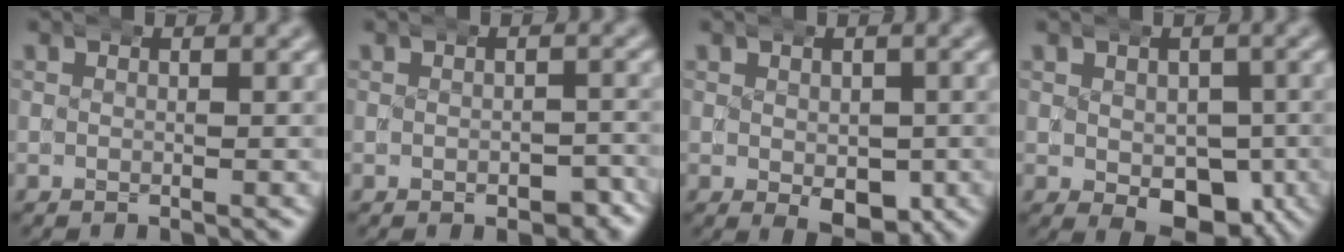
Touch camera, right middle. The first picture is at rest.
{"total": 2.3, "force": [-1.7, 1.2, 1.0], "torque": [-0.009, -0.005, -0.027]}
{"total": 4.8, "force": [-2.0, 2.7, 3.5], "torque": [-0.058, -0.030, -0.016]}
{"total": 6.7, "force": [-2.8, 4.4, 4.2], "torque": [-0.066, -0.038, -0.024]}